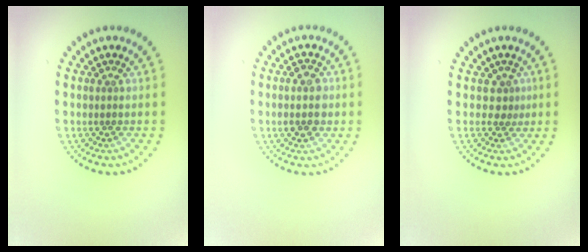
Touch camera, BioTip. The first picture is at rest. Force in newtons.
{"total": 2.8, "press": 2.8, "slide": 0.1}
{"total": 1.4, "press": 0.9, "slide": 1.0}